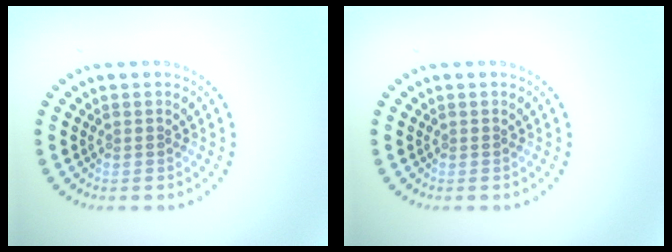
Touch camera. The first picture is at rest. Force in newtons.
{"total": 0.0}